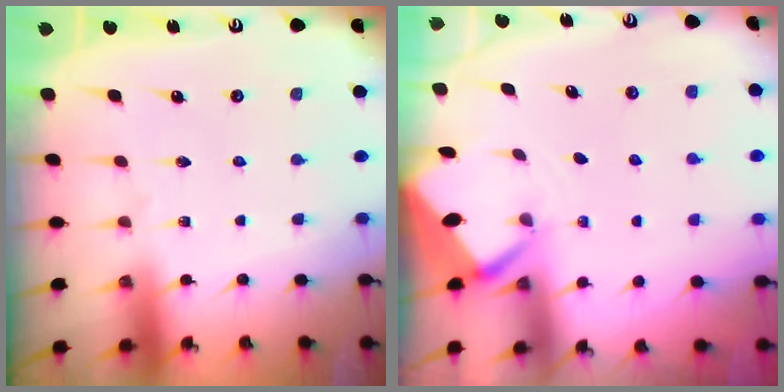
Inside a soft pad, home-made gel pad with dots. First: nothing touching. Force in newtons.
{"total": 2.6, "press": 2.6, "slide": 0.0}